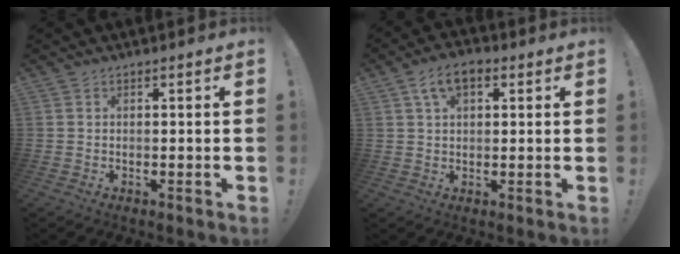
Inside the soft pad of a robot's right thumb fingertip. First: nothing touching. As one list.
[{"total": 7.1, "force": [3.0, 3.9, 5.1], "torque": [-0.080, 0.003, 0.054]}]